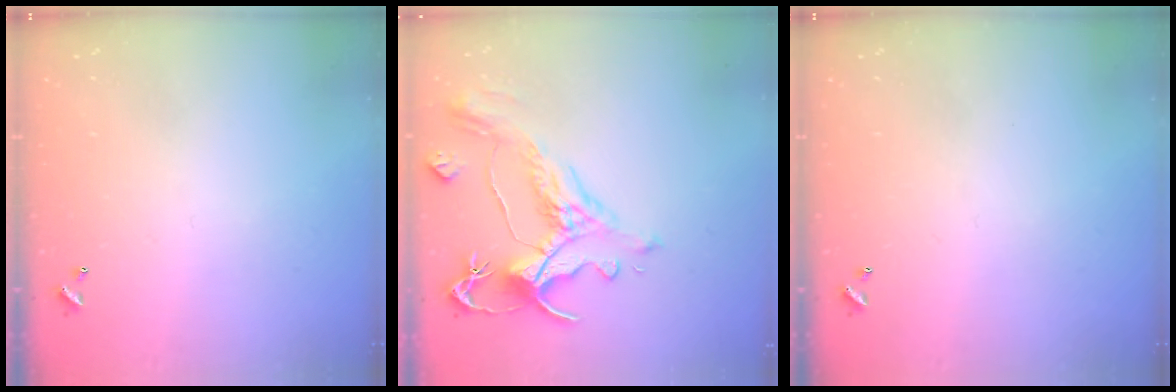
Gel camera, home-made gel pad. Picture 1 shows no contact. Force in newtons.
{"total": 1.6, "press": 0.7, "slide": 1.4}
{"total": 0.0}